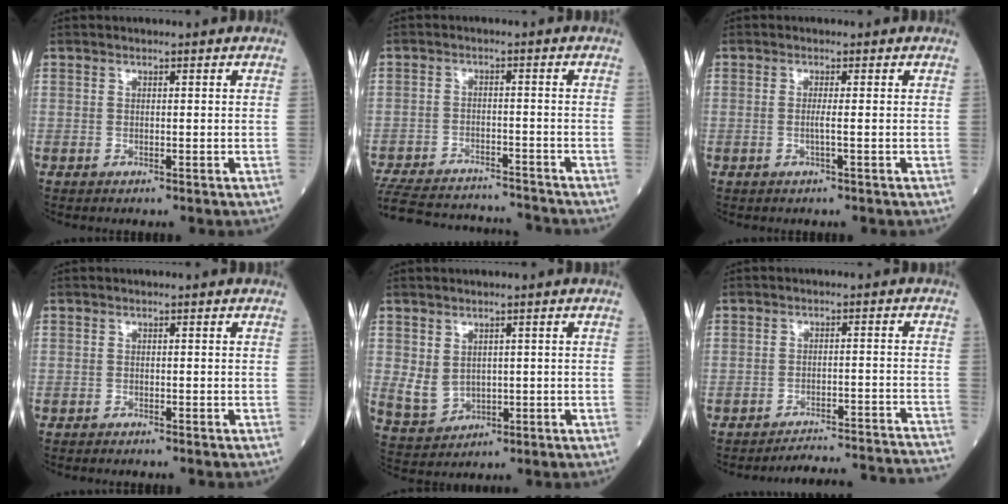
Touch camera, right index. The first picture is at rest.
{"total": 17.5, "force": [-16.3, 3.6, 5.2], "torque": [-0.128, -0.009, -0.234]}
{"total": 1.2, "force": [-0.2, -0.4, 1.1], "torque": [-0.021, 0.000, -0.006]}
{"total": 1.0, "force": [-1.0, -0.1, 0.3], "torque": [-0.005, 0.000, -0.012]}
{"total": 4.4, "force": [0.4, 3.7, 2.4], "torque": [-0.059, 0.003, 0.028]}
{"total": 16.7, "force": [-16.5, -0.8, 2.7], "torque": [-0.010, 0.002, -0.198]}